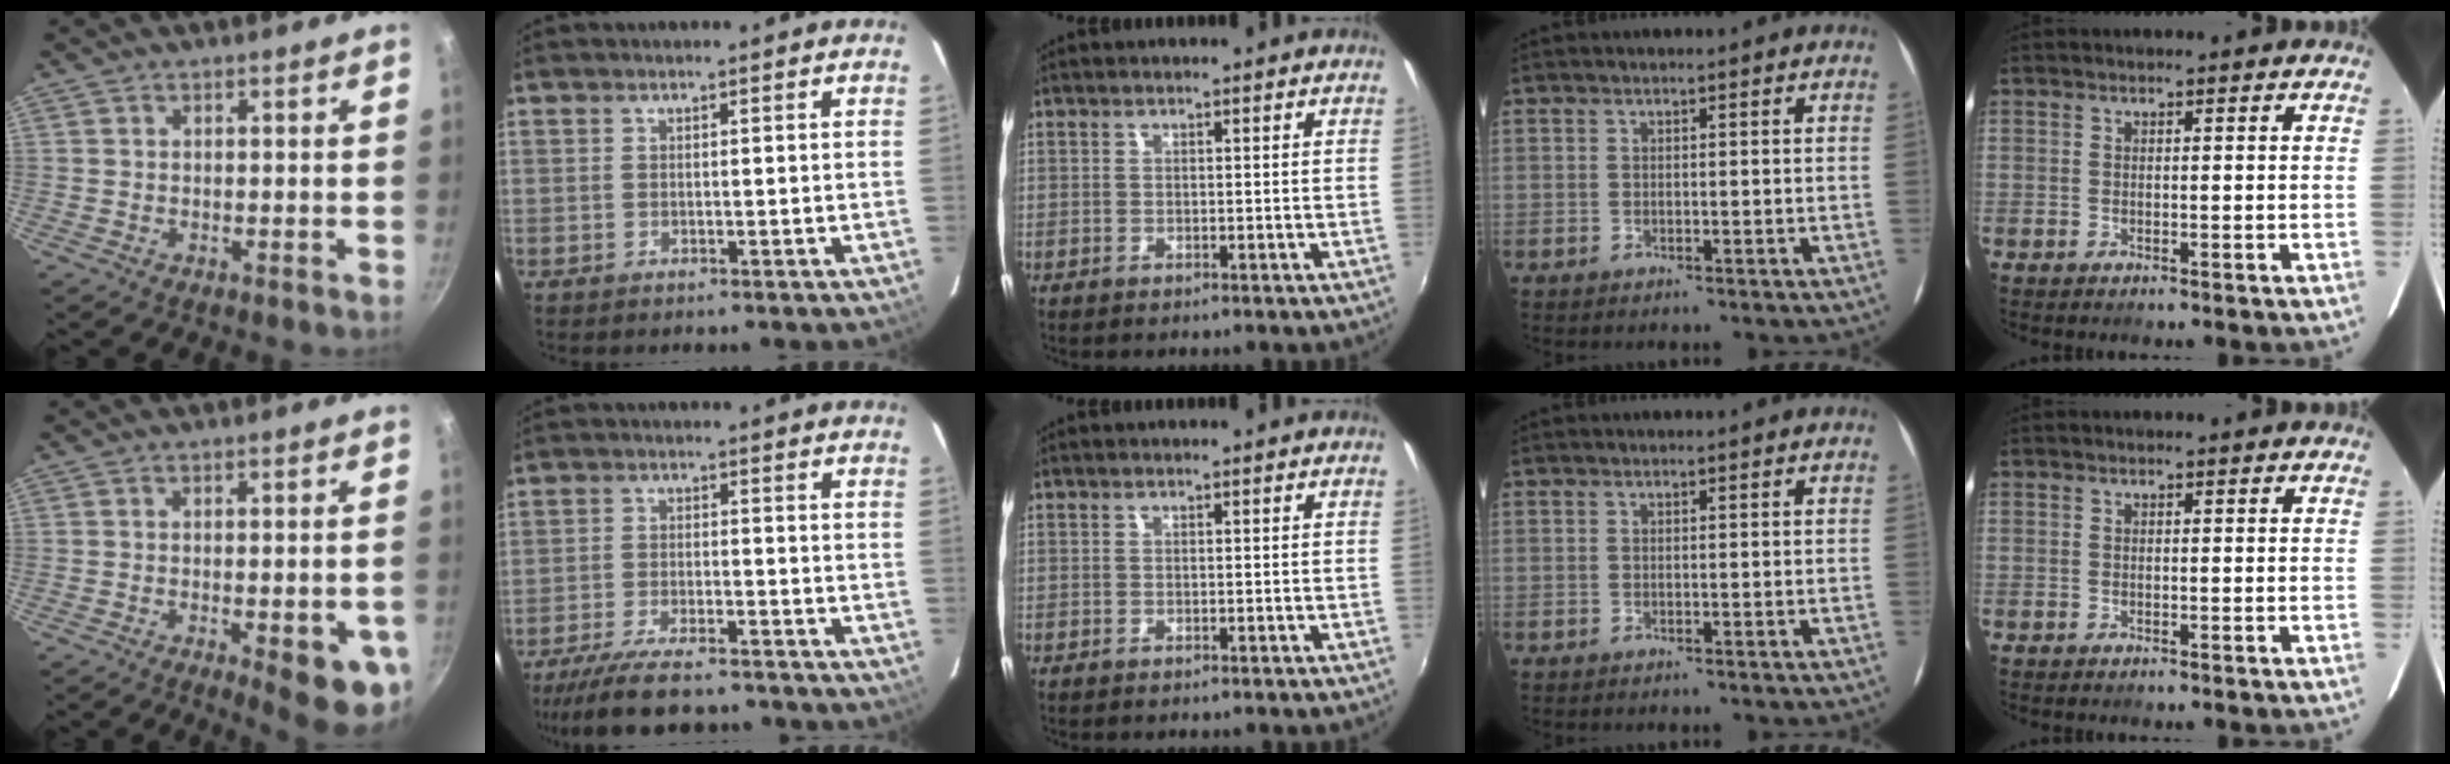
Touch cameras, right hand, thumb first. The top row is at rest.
{"thumb": {"total": 11.3, "force": [-3.9, 3.4, 10.0], "torque": [-0.099, 0.006, -0.046]}, "index": {"total": 14.6, "force": [-12.5, 3.8, 6.6], "torque": [-0.144, -0.023, -0.197]}}